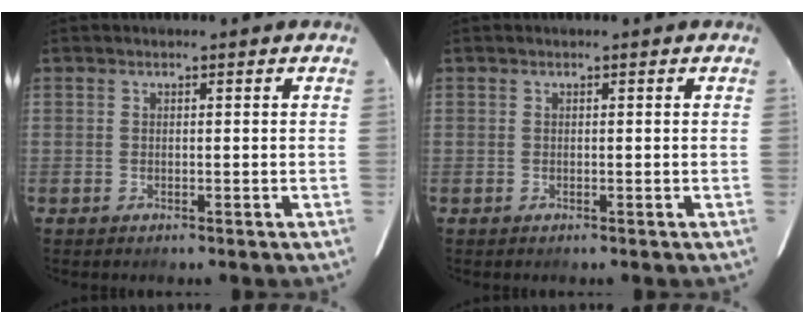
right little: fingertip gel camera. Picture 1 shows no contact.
{"total": 0.0}